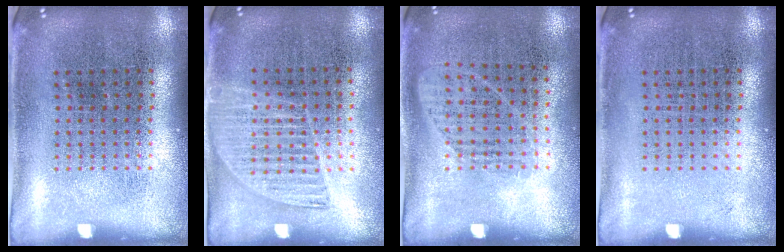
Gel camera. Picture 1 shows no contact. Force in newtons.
{"total": 1.3, "press": 1.2, "slide": 0.6}
{"total": 1.0, "press": 0.8, "slide": 0.6}
{"total": 0.0}